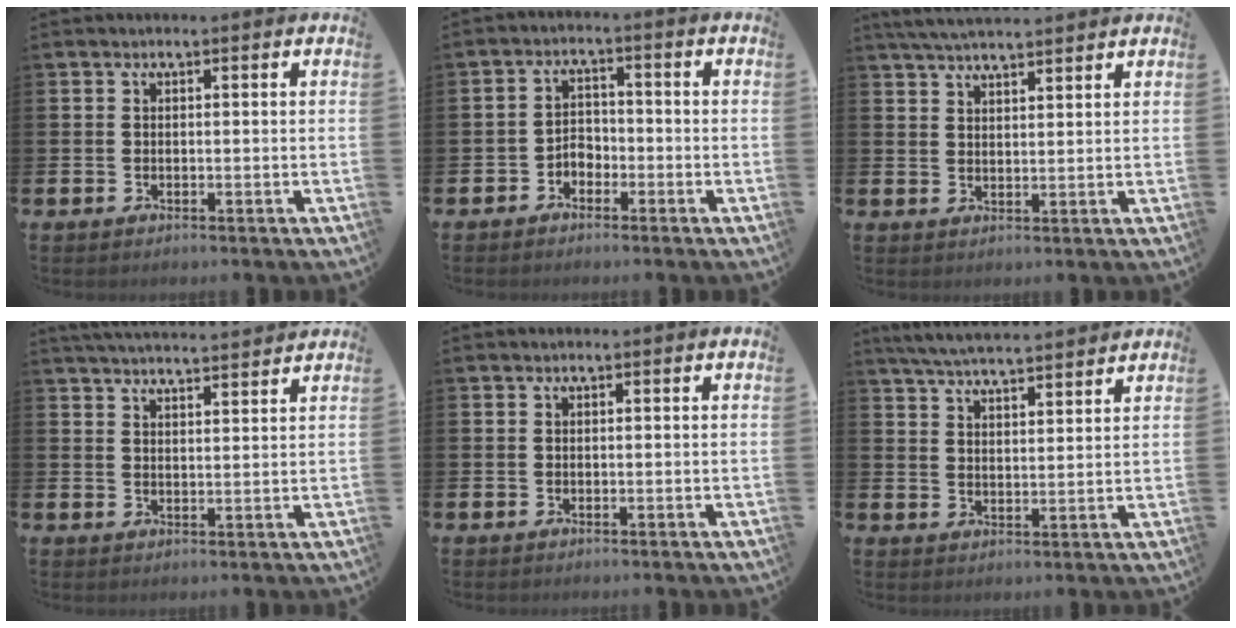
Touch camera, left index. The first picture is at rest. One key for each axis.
{"total": 2.5, "fx": -2.0, "fy": 1.4, "fz": 0.6, "tx": -0.019, "ty": 0.008, "tz": -0.044}
{"total": 4.3, "fx": 4.2, "fy": 0.3, "fz": 1.1, "tx": -0.030, "ty": -0.013, "tz": 0.076}
{"total": 4.1, "fx": 4.1, "fy": -0.3, "fz": 0.2, "tx": -0.011, "ty": -0.026, "tz": 0.073}
{"total": 0.0}
{"total": 5.6, "fx": 5.5, "fy": 0.1, "fz": 1.0, "tx": -0.041, "ty": -0.028, "tz": 0.099}